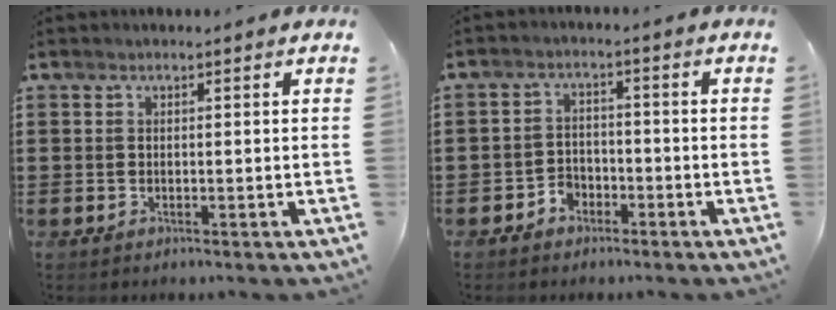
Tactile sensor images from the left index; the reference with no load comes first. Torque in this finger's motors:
{"motor_torque": [0.11, 0.09, 0.04, 0.03]}